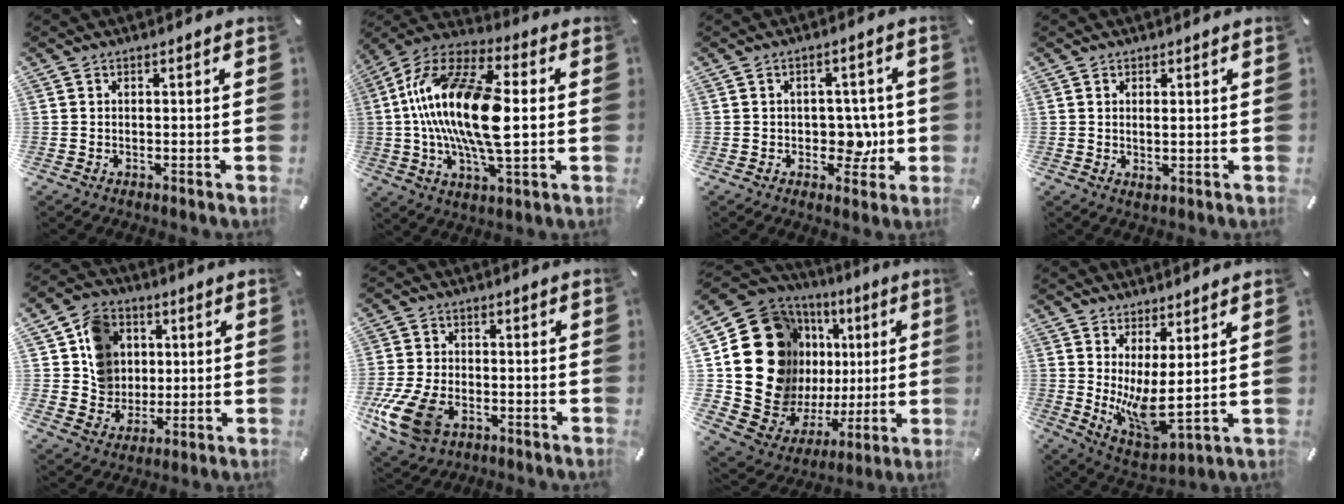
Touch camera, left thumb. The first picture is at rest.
{"total": 22.3, "force": [0.5, 9.2, 20.3], "torque": [-0.416, -0.003, 0.007]}
{"total": 6.8, "force": [-0.5, 5.0, 4.6], "torque": [-0.044, -0.001, -0.010]}
{"total": 1.6, "force": [0.7, 0.4, 1.4], "torque": [-0.027, -0.001, 0.013]}
{"total": 11.0, "force": [2.5, 10.1, 3.6], "torque": [-0.059, 0.003, 0.054]}
{"total": 13.5, "force": [-4.7, 9.3, 8.7], "torque": [-0.188, 0.015, -0.084]}
{"total": 23.4, "force": [4.7, 18.8, 13.1], "torque": [-0.206, -0.059, 0.121]}
{"total": 7.6, "force": [1.9, 2.4, 7.0], "torque": [-0.131, -0.056, 0.038]}